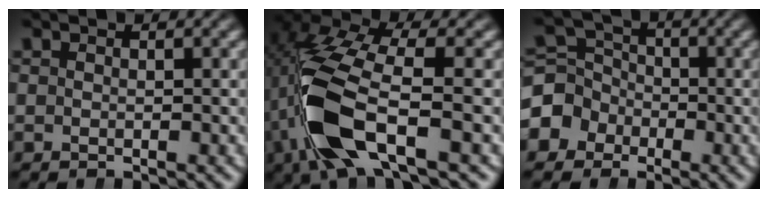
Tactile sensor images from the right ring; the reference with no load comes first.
{"total": 9.0, "force": [-0.8, 4.3, 7.8], "torque": [-0.181, -0.015, -0.009]}
{"total": 7.0, "force": [-1.2, 6.4, 2.5], "torque": [-0.054, -0.019, -0.022]}